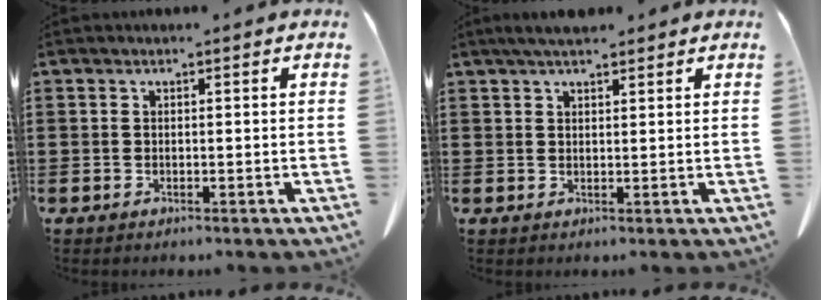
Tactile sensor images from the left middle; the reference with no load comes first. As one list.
[{"total": 3.2, "force": [2.5, 0.7, 1.9], "torque": [-0.043, 0.001, 0.047]}]